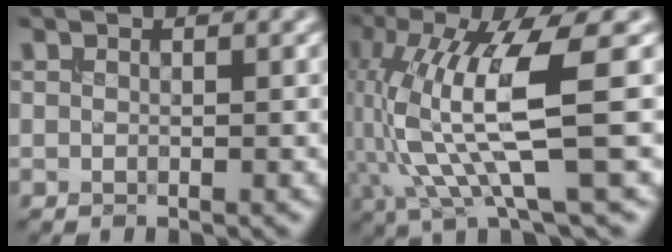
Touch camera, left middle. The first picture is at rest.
{"total": 10.5, "force": [-0.2, 2.5, 10.2], "torque": [-0.200, -0.007, 0.000]}